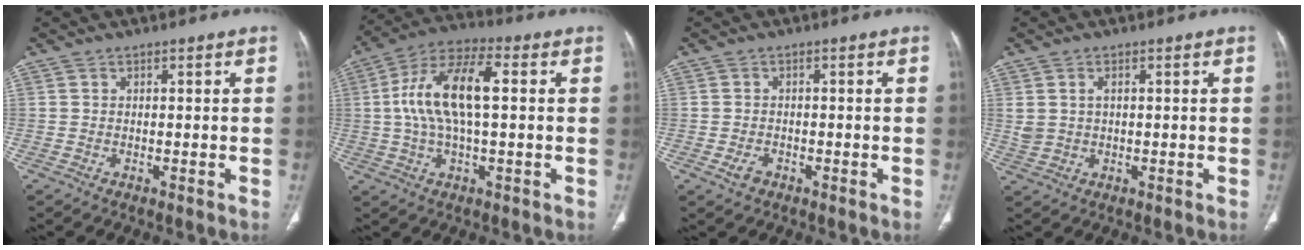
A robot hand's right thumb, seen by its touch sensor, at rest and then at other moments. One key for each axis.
{"total": 14.4, "fx": 1.5, "fy": 5.9, "fz": 13.1, "tx": -0.265, "ty": 0.030, "tz": 0.024}
{"total": 2.3, "fx": -1.1, "fy": 1.6, "fz": 1.2, "tx": -0.022, "ty": 0.004, "tz": -0.016}
{"total": 3.2, "fx": 0.9, "fy": 2.1, "fz": 2.3, "tx": -0.053, "ty": 0.001, "tz": 0.024}